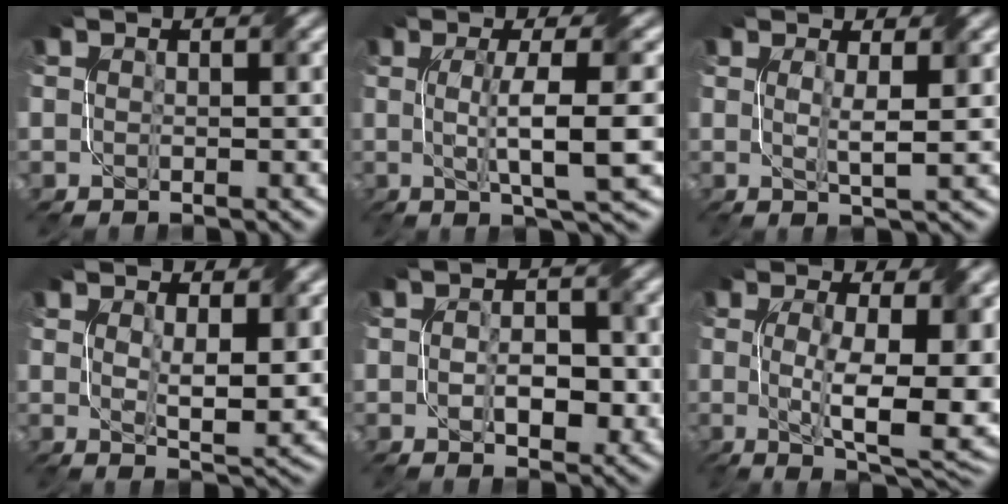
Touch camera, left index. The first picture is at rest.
{"total": 6.6, "force": [-0.2, 0.9, 6.5], "torque": [-0.107, 0.002, 0.000]}
{"total": 2.1, "force": [0.5, 0.2, 2.0], "torque": [-0.038, -0.005, 0.009]}
{"total": 4.2, "force": [1.3, 1.3, 3.8], "torque": [-0.071, -0.009, 0.027]}
{"total": 3.9, "force": [-0.6, 2.2, 3.1], "torque": [-0.052, -0.003, -0.006]}
{"total": 10.1, "force": [-0.2, 3.0, 9.7], "torque": [-0.152, -0.011, 0.002]}